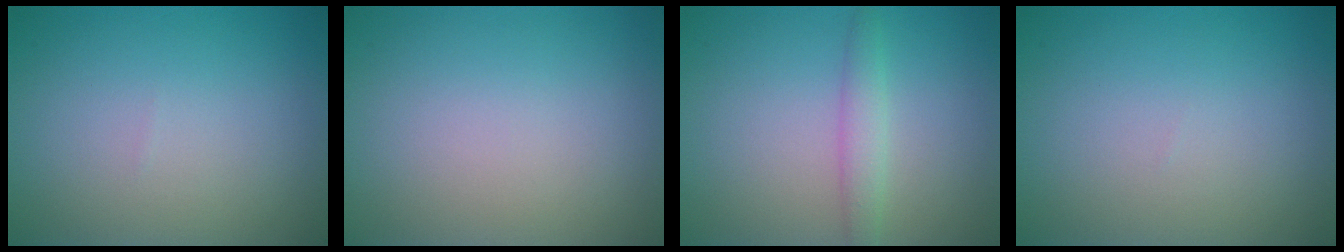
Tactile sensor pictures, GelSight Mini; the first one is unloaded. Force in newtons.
{"total": 0.0}
{"total": 1.8, "press": 1.8, "slide": 0.1}
{"total": 0.0}